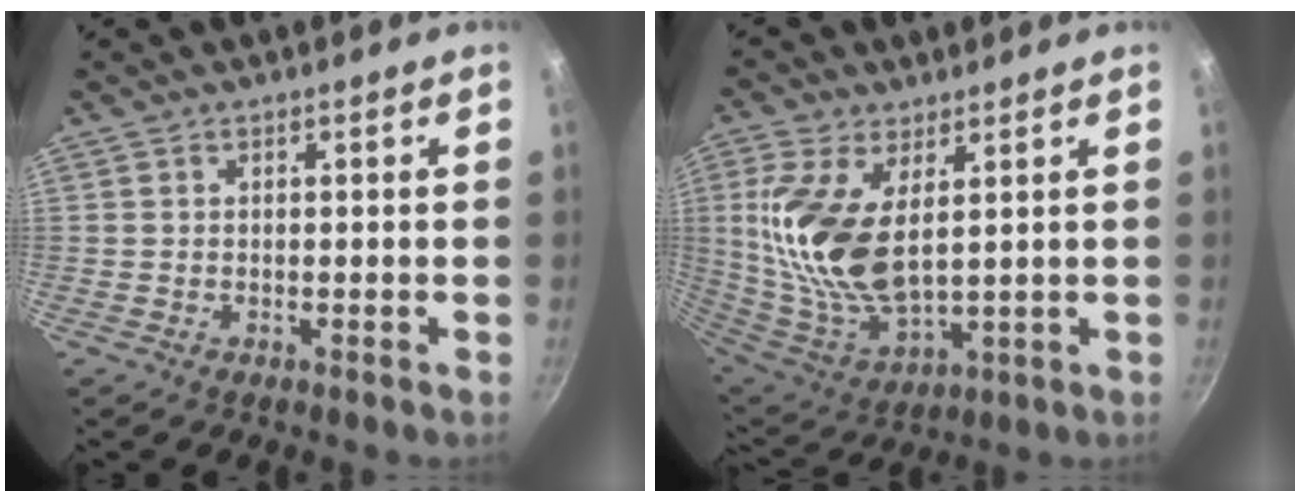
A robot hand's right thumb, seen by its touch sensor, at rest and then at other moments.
{"total": 16.7, "force": [3.9, 8.3, 14.0], "torque": [-0.283, -0.028, 0.087]}